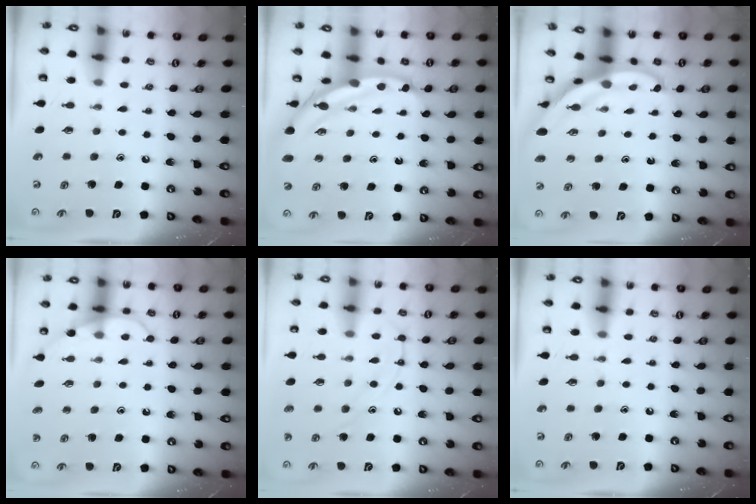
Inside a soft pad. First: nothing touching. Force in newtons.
{"total": 6.3, "press": 6.3, "slide": 0.6}
{"total": 3.9, "press": 3.9, "slide": 0.2}
{"total": 6.6, "press": 6.6, "slide": 0.2}
{"total": 11.6, "press": 11.5, "slide": 1.0}
{"total": 0.0}